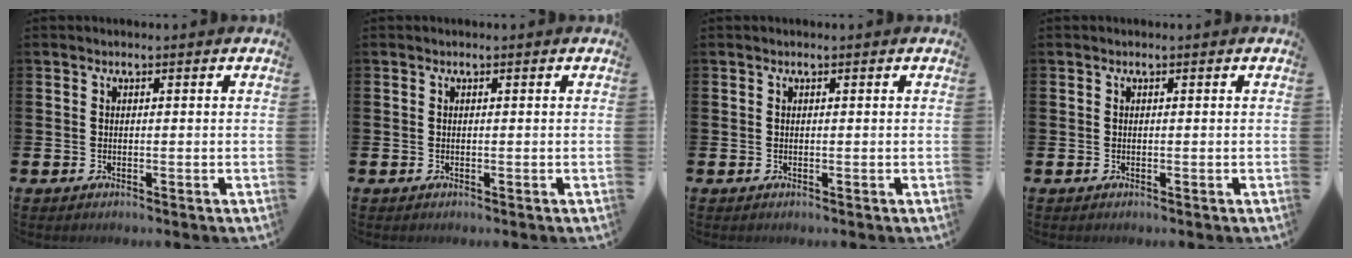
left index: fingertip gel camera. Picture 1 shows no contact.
{"total": 0.0}
{"total": 0.0}
{"total": 0.0}